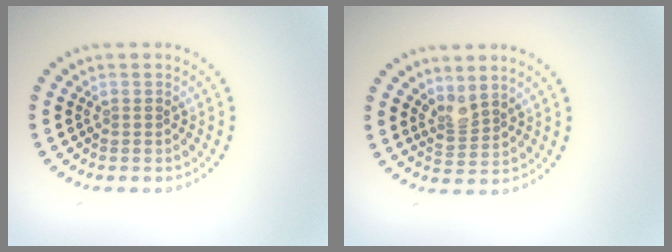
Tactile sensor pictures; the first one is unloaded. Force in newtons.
{"total": 2.0, "press": 1.5, "slide": 1.4}